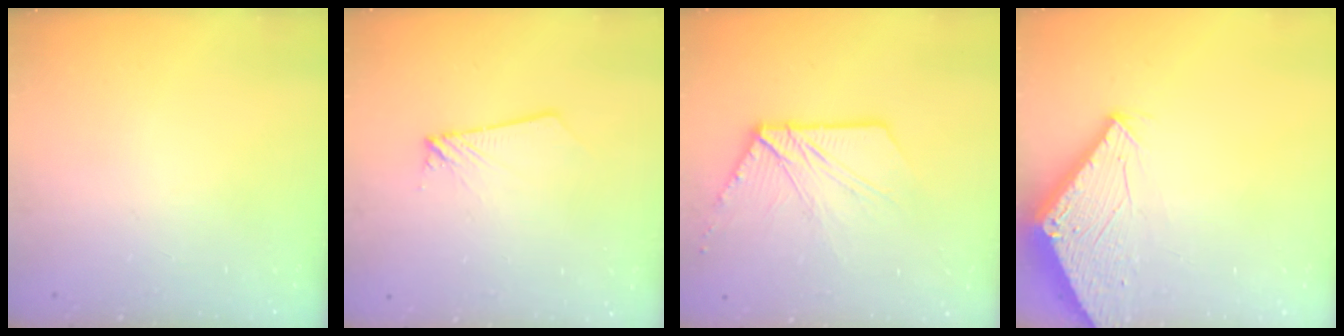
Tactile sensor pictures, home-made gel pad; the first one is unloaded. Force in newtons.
{"total": 1.8, "press": 1.8, "slide": 0.2}
{"total": 13.2, "press": 13.1, "slide": 1.4}
{"total": 2.8, "press": 2.8, "slide": 0.1}